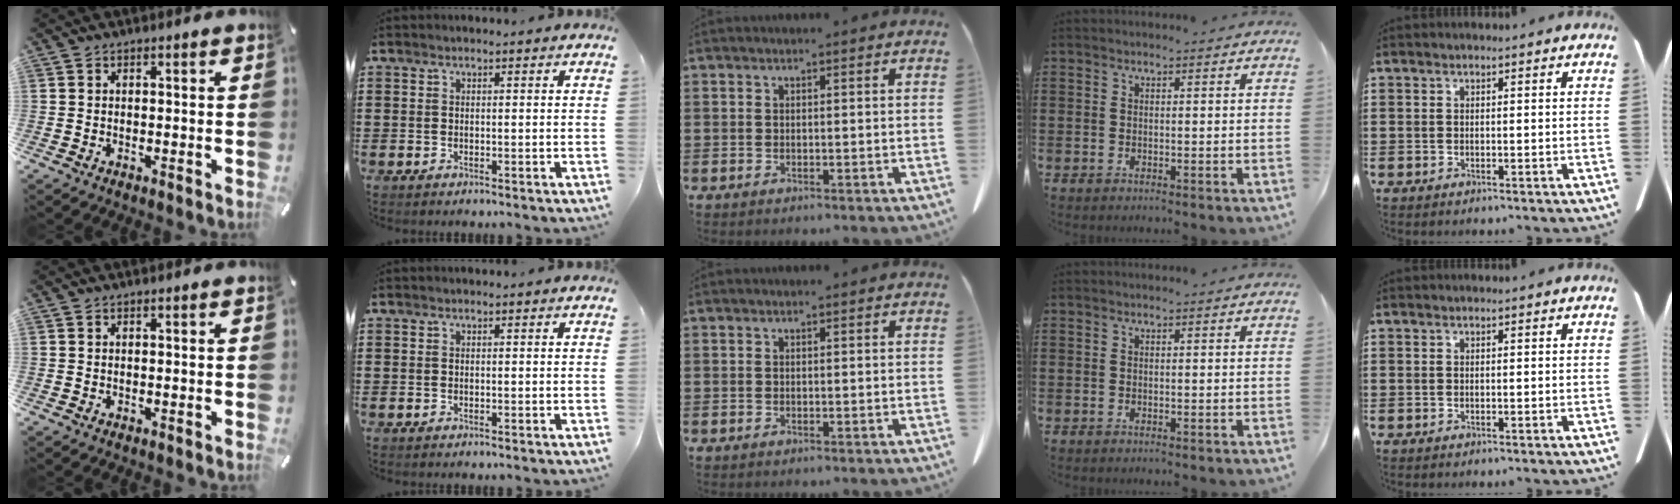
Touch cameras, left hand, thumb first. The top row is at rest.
{}